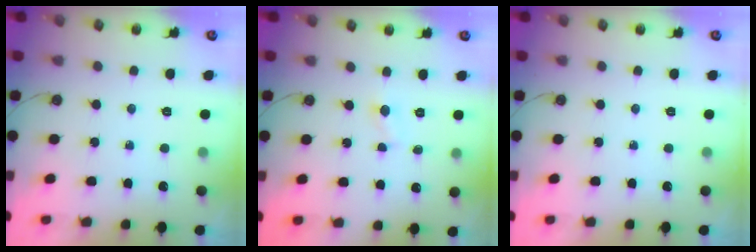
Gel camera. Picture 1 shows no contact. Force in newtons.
{"total": 2.9, "press": 2.9, "slide": 0.3}
{"total": 0.0}